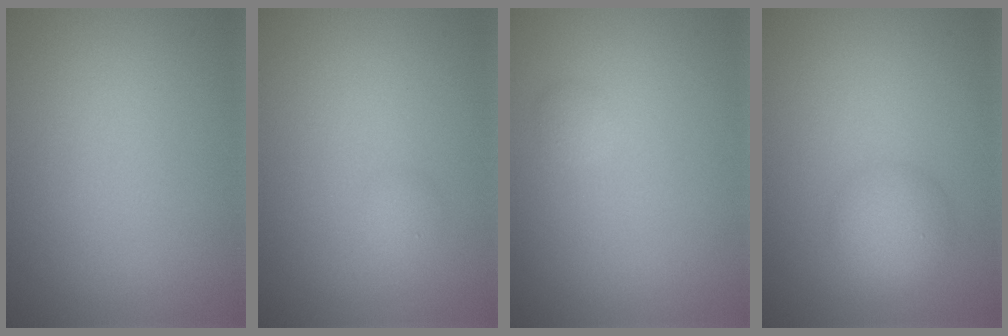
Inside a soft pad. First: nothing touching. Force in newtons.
{"total": 0.7, "press": 0.7, "slide": 0.0}
{"total": 0.7, "press": 0.7, "slide": 0.0}
{"total": 2.9, "press": 2.9, "slide": 0.1}